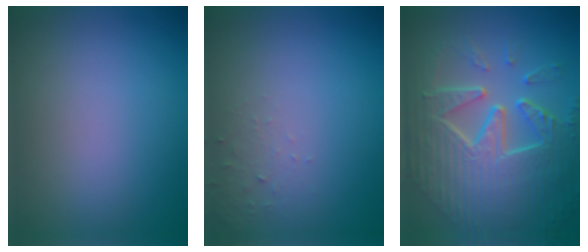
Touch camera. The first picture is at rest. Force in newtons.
{"total": 1.2, "press": 1.2, "slide": 0.1}
{"total": 9.8, "press": 6.7, "slide": 7.2}